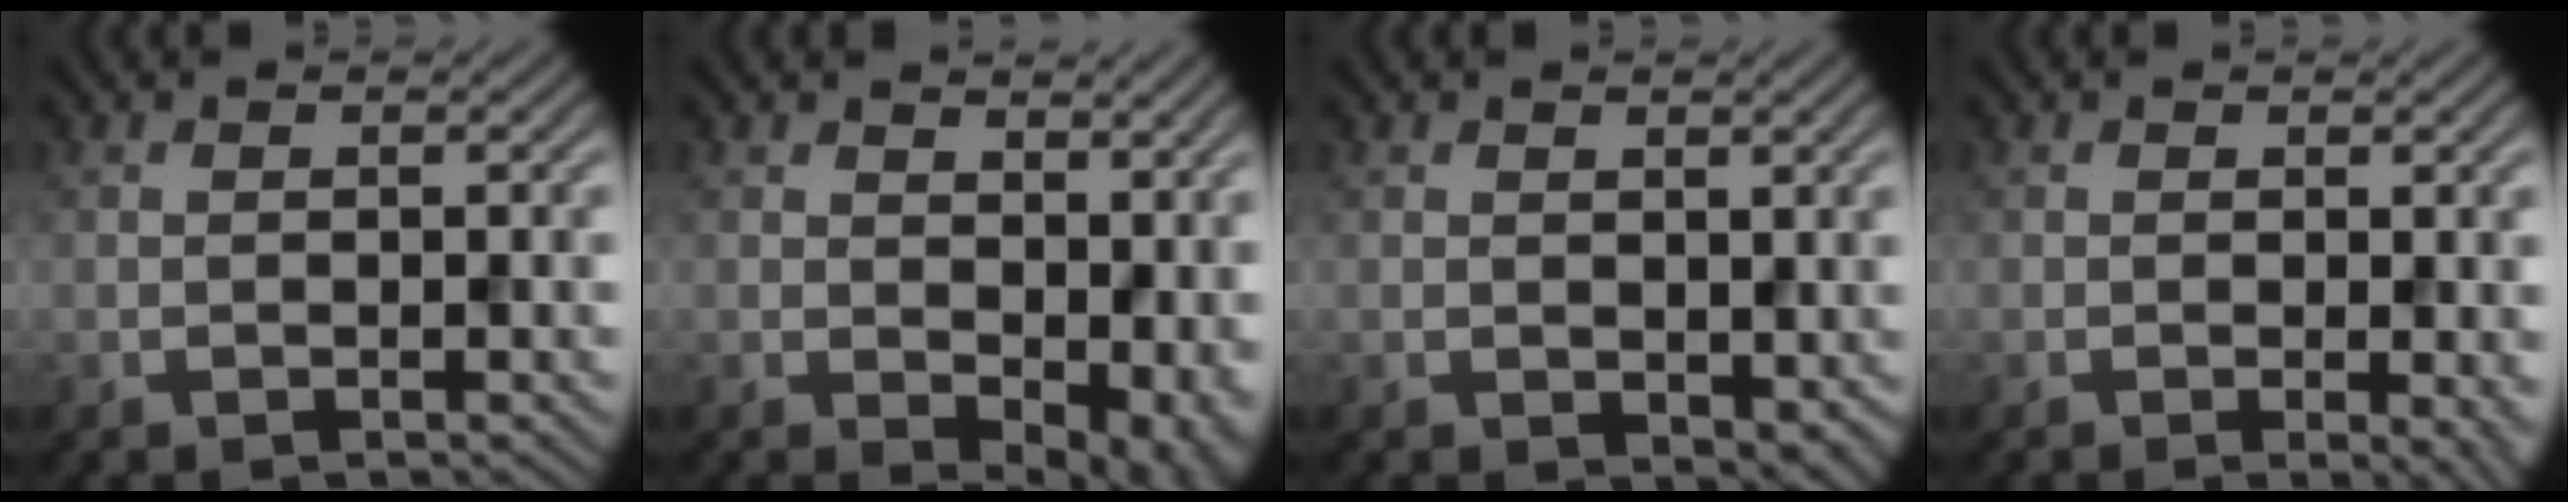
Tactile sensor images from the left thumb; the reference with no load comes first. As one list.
[{"total": 8.4, "force": [0.7, 5.3, 6.5], "torque": [-0.094, -0.024, 0.028]}, {"total": 1.8, "force": [0.6, 1.2, 1.2], "torque": [-0.021, -0.009, 0.016]}, {"total": 2.3, "force": [-0.2, 0.4, 2.2], "torque": [-0.029, -0.007, -0.005]}]